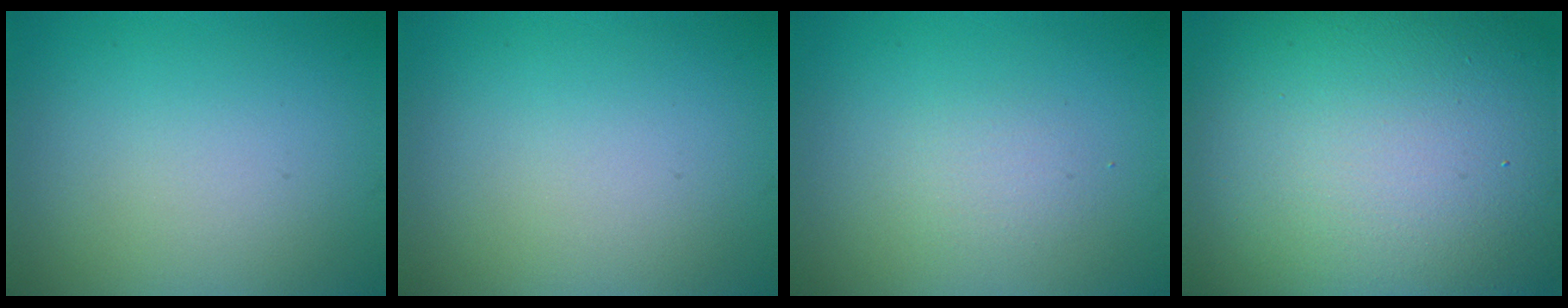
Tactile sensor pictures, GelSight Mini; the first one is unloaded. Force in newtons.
{"total": 0.0}
{"total": 1.3, "press": 1.3, "slide": 0.1}
{"total": 20.8, "press": 20.8, "slide": 0.9}